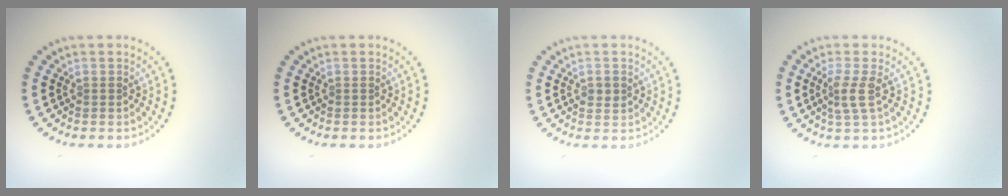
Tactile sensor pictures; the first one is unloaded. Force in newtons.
{"total": 0.0}
{"total": 1.2, "press": 1.2, "slide": 0.1}
{"total": 2.2, "press": 1.7, "slide": 1.4}